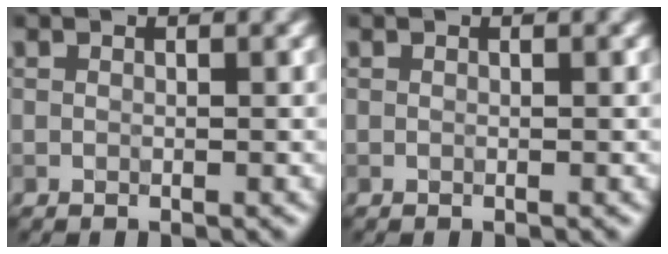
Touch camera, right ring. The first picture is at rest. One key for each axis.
{"total": 0.0}